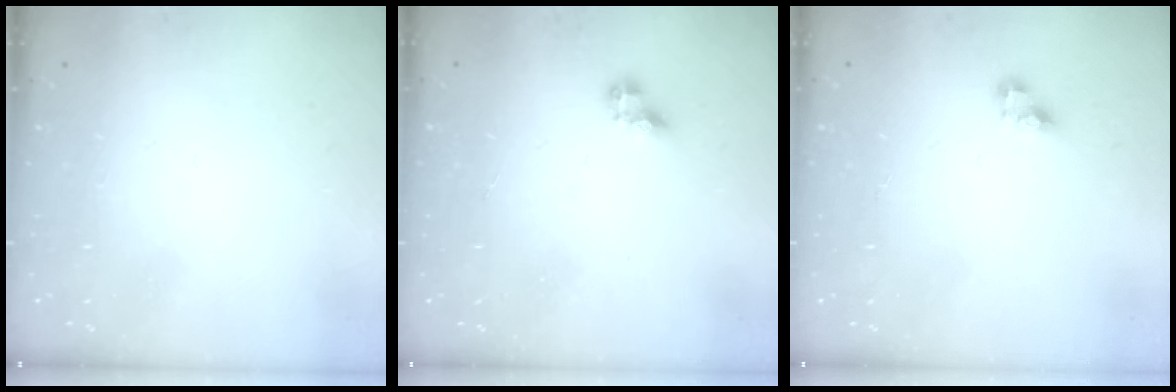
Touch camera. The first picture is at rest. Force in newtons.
{"total": 3.4, "press": 3.4, "slide": 0.5}
{"total": 3.6, "press": 3.6, "slide": 0.6}